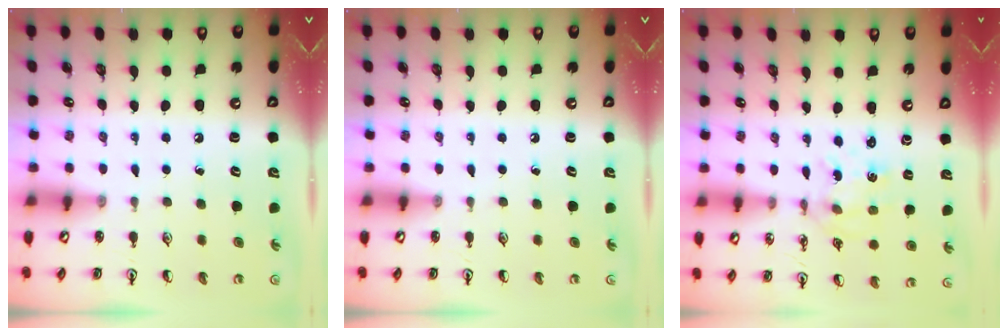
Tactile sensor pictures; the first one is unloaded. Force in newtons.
{"total": 0.0}
{"total": 1.5, "press": 1.4, "slide": 0.5}